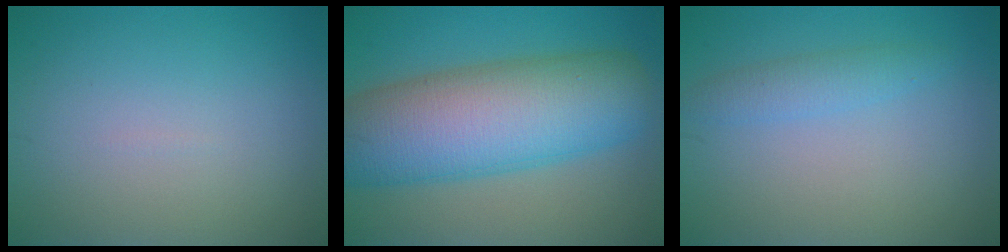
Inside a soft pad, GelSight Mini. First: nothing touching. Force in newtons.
{"total": 12.6, "press": 12.6, "slide": 0.4}
{"total": 2.0, "press": 1.9, "slide": 0.2}